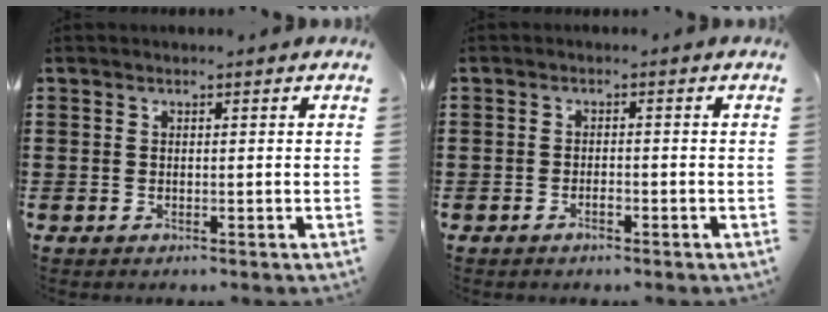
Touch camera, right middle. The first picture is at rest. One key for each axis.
{"total": 1.5, "fx": -0.9, "fy": 0.4, "fz": 1.1, "tx": -0.022, "ty": -0.002, "tz": -0.016}